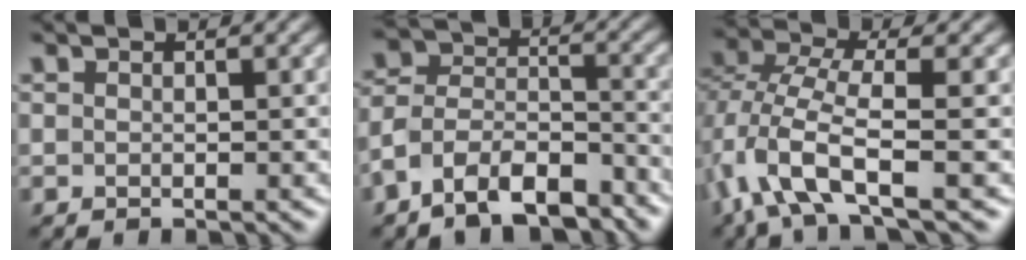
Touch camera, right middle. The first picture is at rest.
{"total": 8.9, "force": [-6.5, 4.1, 4.5], "torque": [-0.081, 0.003, -0.126]}
{"total": 6.7, "force": [-3.2, 2.6, 5.3], "torque": [-0.117, 0.008, -0.071]}